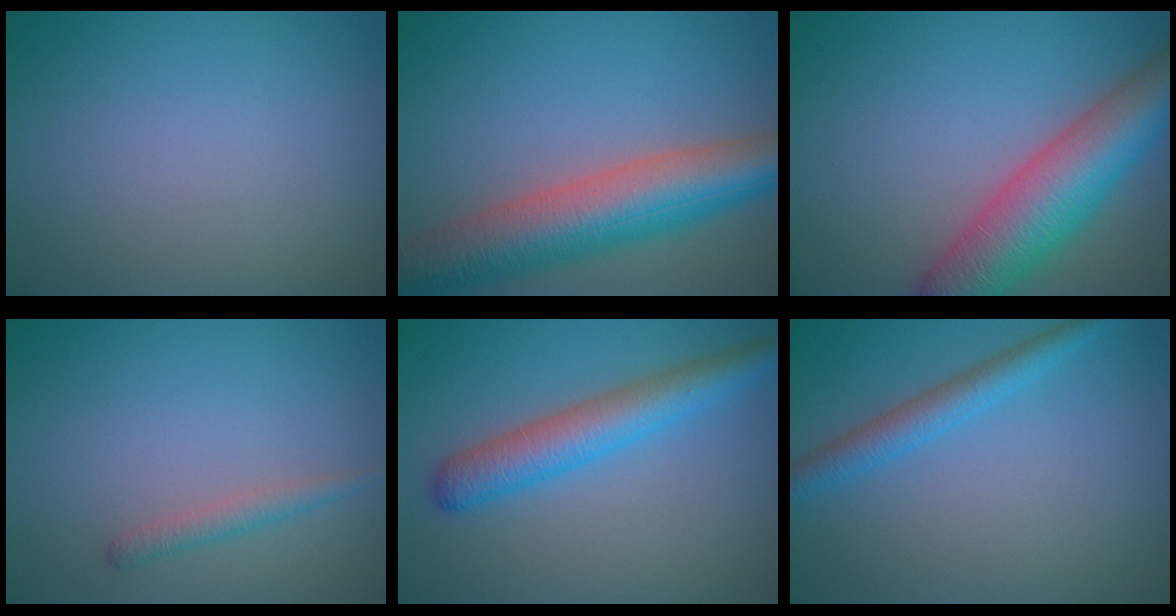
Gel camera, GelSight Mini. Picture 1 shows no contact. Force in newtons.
{"total": 9.5, "press": 9.5, "slide": 0.5}
{"total": 8.8, "press": 8.8, "slide": 0.4}
{"total": 1.4, "press": 1.3, "slide": 0.1}
{"total": 4.8, "press": 4.8, "slide": 0.1}
{"total": 2.8, "press": 2.8, "slide": 0.0}